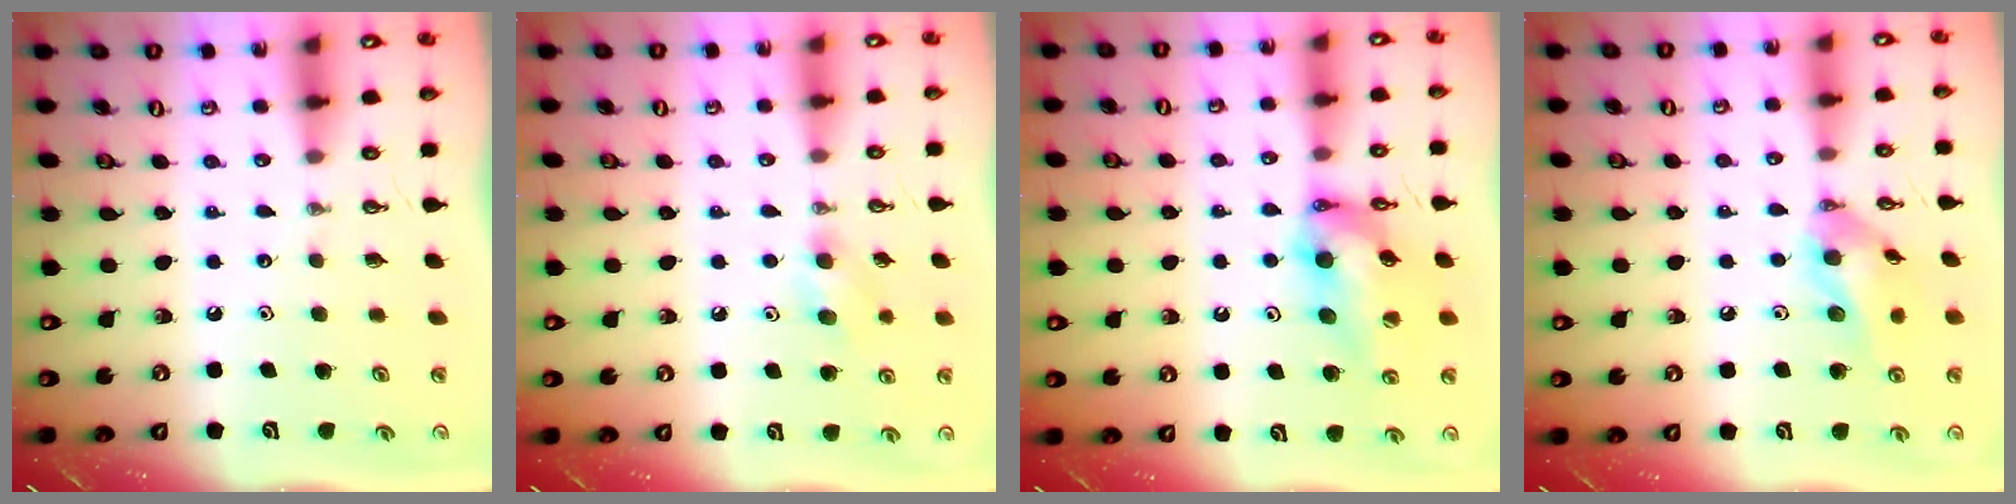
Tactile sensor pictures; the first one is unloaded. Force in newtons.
{"total": 6.8, "press": 6.7, "slide": 1.2}
{"total": 13.3, "press": 12.9, "slide": 3.2}
{"total": 12.2, "press": 12.0, "slide": 2.0}